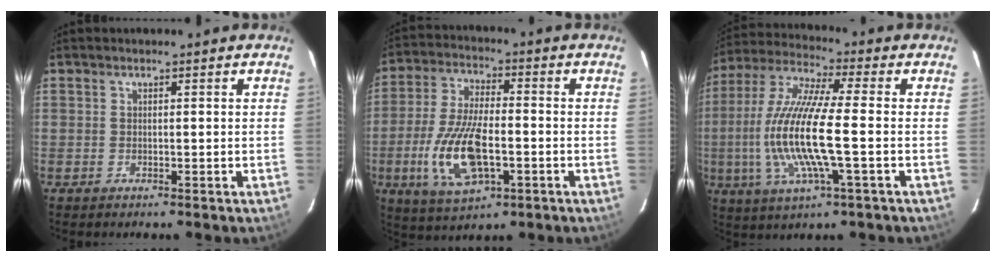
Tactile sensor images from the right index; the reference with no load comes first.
{"total": 14.5, "force": [-4.0, 6.0, 12.6], "torque": [-0.267, -0.008, -0.069]}
{"total": 16.3, "force": [-2.5, 2.2, 16.0], "torque": [-0.319, -0.006, -0.049]}